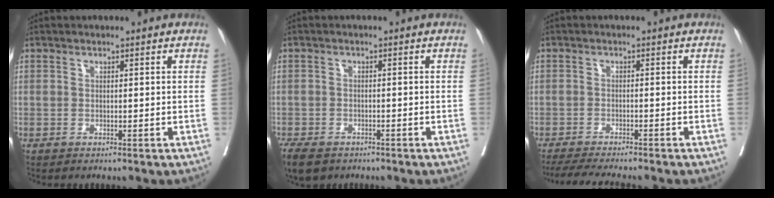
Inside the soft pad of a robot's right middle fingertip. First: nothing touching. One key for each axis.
{"total": 8.4, "fx": -5.8, "fy": 4.7, "fz": 3.8, "tx": -0.085, "ty": -0.012, "tz": -0.086}
{"total": 9.9, "fx": -8.8, "fy": 0.7, "fz": 4.4, "tx": -0.061, "ty": -0.018, "tz": -0.128}